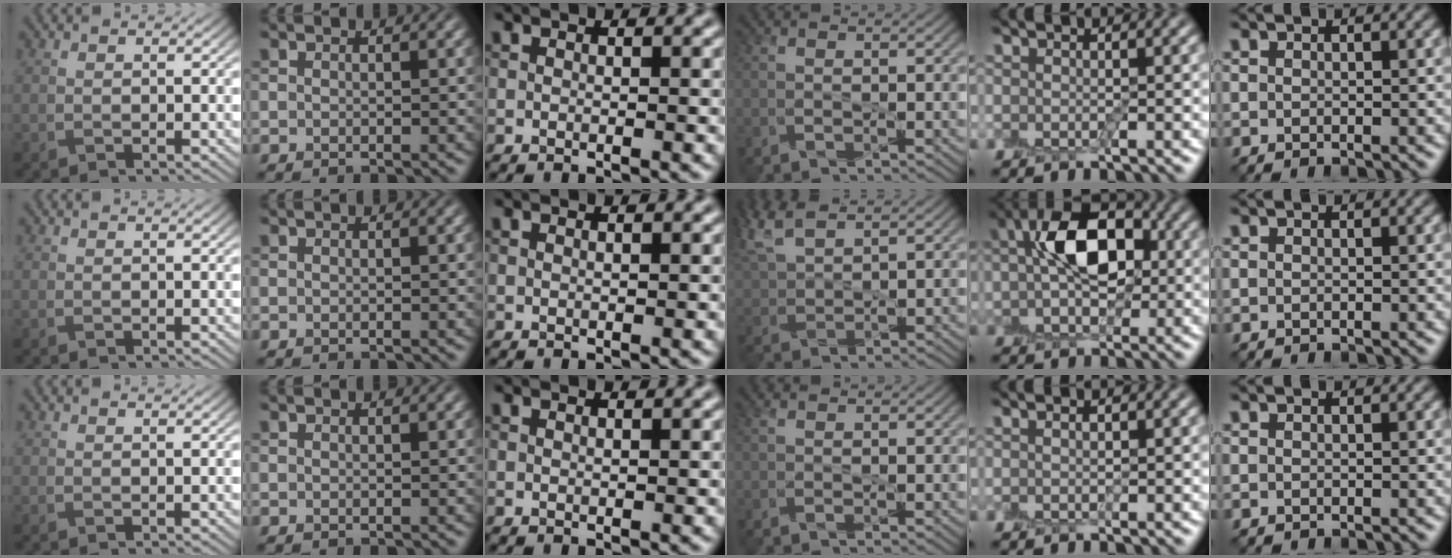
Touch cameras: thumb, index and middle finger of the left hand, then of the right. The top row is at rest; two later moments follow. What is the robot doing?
{"motion": "peel", "object": "shipping label"}